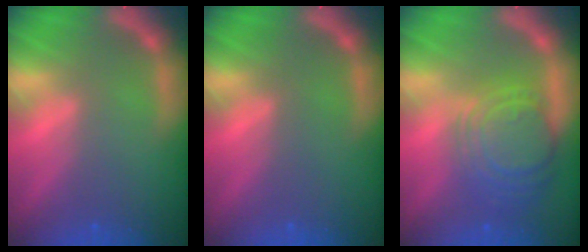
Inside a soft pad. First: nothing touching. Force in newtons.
{"total": 0.0}
{"total": 9.1}